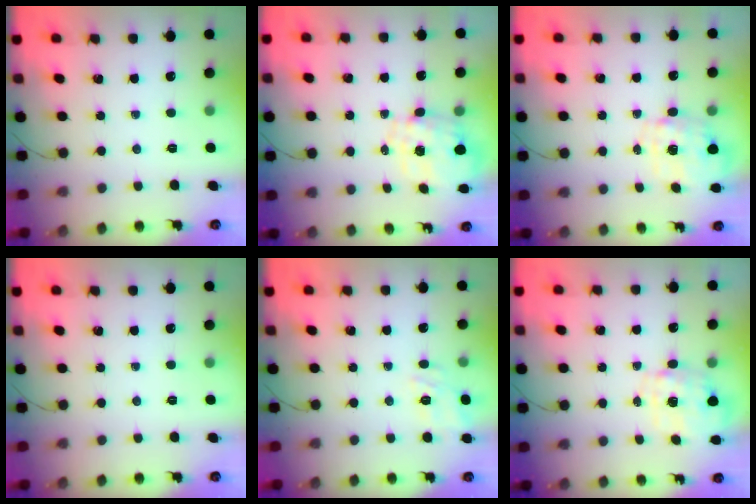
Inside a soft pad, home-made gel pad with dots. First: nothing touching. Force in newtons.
{"total": 2.1, "press": 1.8, "slide": 1.1}
{"total": 2.8, "press": 2.7, "slide": 0.9}
{"total": 0.0}
{"total": 11.5, "press": 11.5, "slide": 0.7}
{"total": 2.8, "press": 2.7, "slide": 0.9}